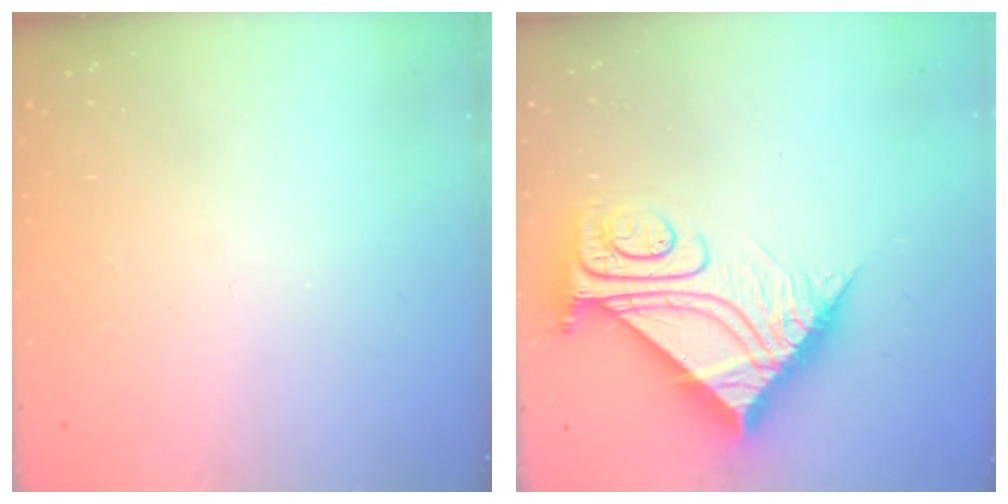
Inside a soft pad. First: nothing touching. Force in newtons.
{"total": 13.0, "press": 13.0, "slide": 1.0}